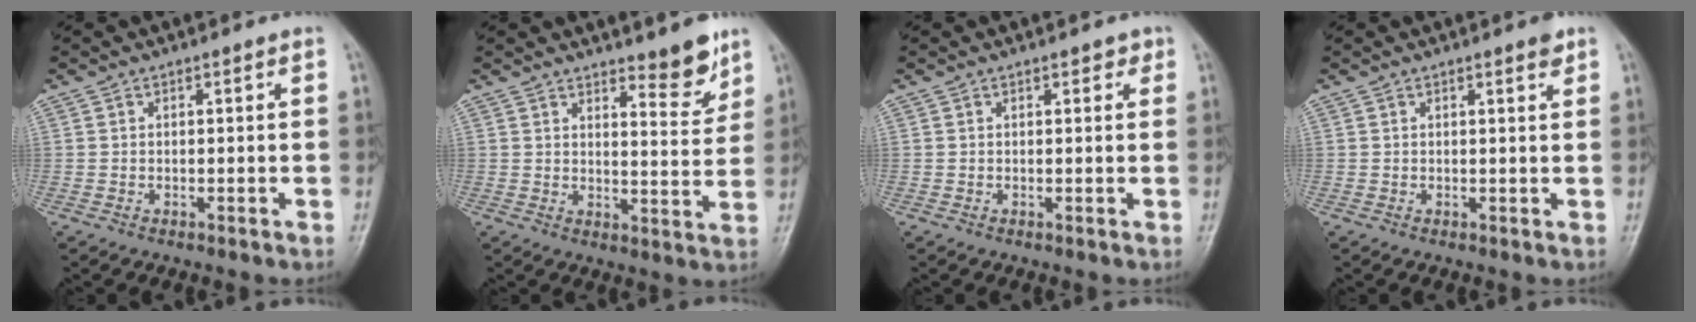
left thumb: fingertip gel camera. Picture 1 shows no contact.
{"total": 6.8, "force": [5.2, 1.7, 3.9], "torque": [-0.036, -0.047, 0.075]}
{"total": 1.5, "force": [1.0, 0.9, 0.8], "torque": [0.002, -0.002, 0.007]}
{"total": 1.6, "force": [1.2, 0.3, 1.1], "torque": [-0.013, -0.006, 0.015]}